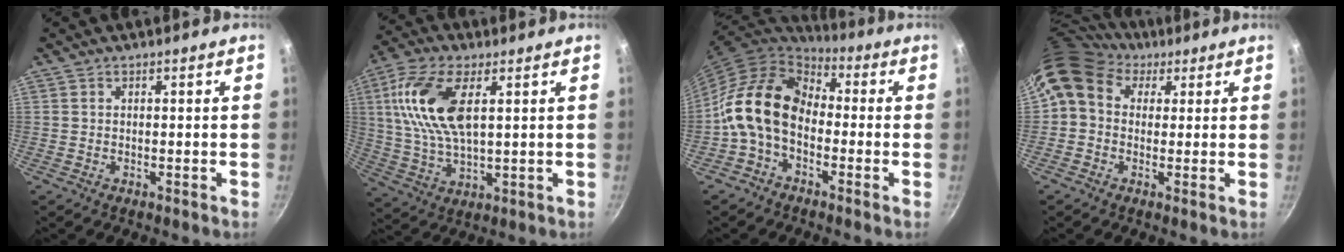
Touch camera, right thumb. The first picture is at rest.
{"total": 14.6, "force": [4.1, 6.8, 12.2], "torque": [-0.242, -0.005, 0.077]}
{"total": 14.2, "force": [-2.5, 10.0, 9.8], "torque": [-0.154, 0.046, -0.071]}
{"total": 10.0, "force": [3.4, 7.9, 5.0], "torque": [-0.070, 0.012, 0.039]}